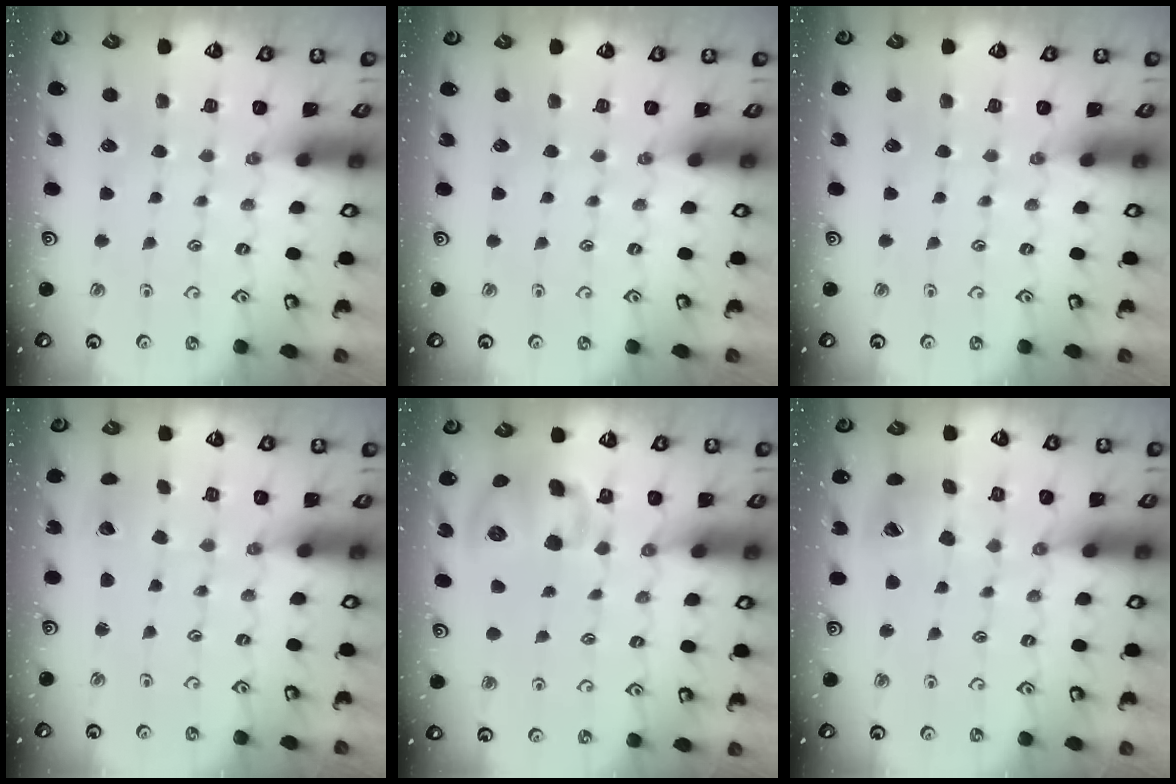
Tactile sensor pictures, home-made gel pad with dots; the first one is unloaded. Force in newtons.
{"total": 0.0}
{"total": 0.0}
{"total": 2.1, "press": 2.1, "slide": 0.2}
{"total": 13.6, "press": 13.4, "slide": 2.4}
{"total": 11.9, "press": 11.8, "slide": 1.4}